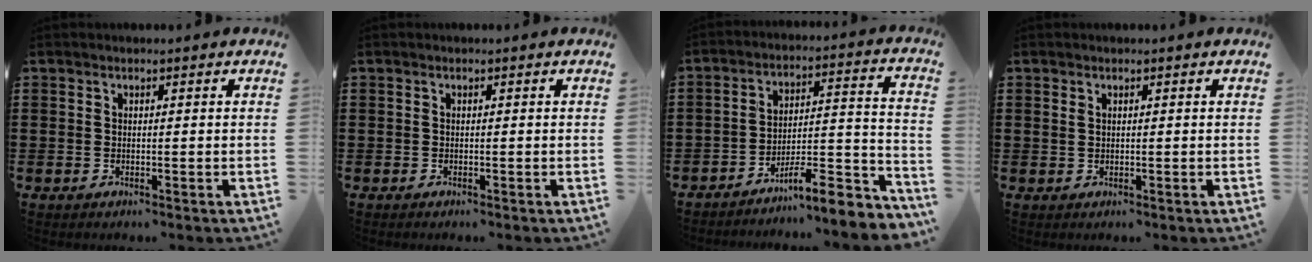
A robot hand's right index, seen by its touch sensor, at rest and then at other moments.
{"total": 0.0}
{"total": 7.8, "force": [-6.5, 1.0, 4.3], "torque": [-0.061, -0.002, -0.123]}
{"total": 0.7, "force": [0.3, 0.4, 0.4], "torque": [-0.009, 0.002, 0.007]}